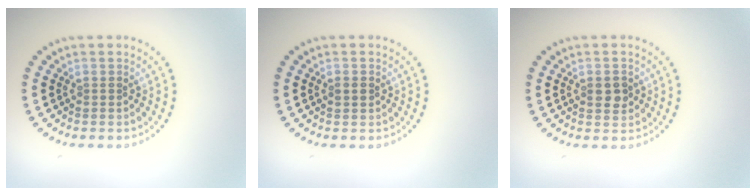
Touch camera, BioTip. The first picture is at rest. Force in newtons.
{"total": 1.1, "press": 1.1, "slide": 0.1}
{"total": 2.0, "press": 2.0, "slide": 0.1}